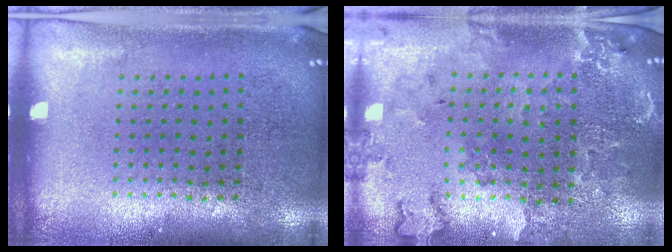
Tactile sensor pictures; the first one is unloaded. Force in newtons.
{"total": 0.5, "press": 0.5, "slide": 0.2}